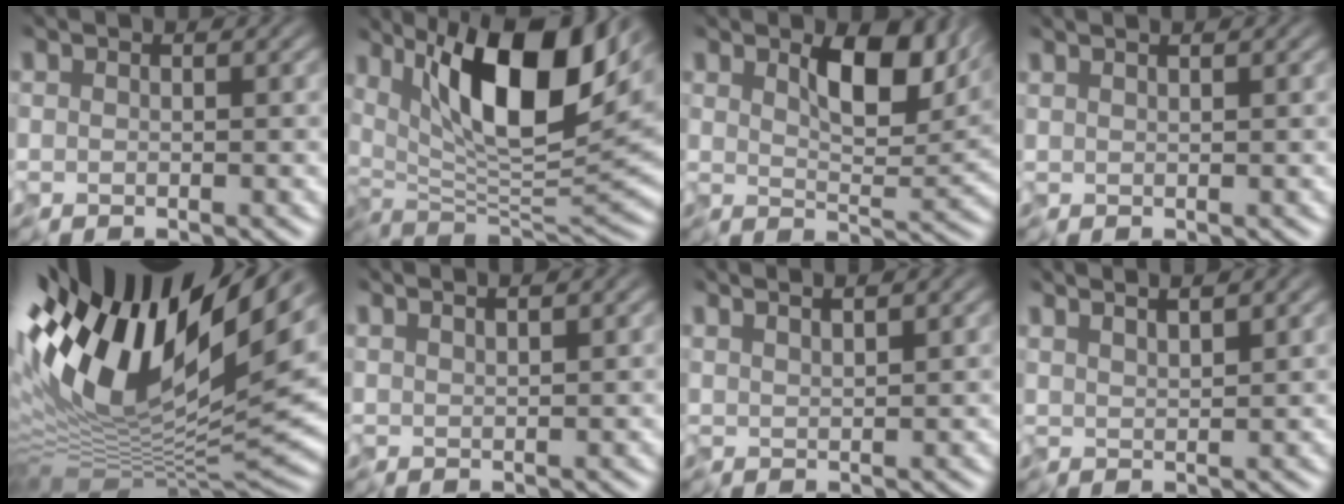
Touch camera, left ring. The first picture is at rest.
{"total": 14.4, "force": [6.1, 4.9, 12.0], "torque": [-0.192, 0.011, 0.086]}
{"total": 7.5, "force": [3.3, 3.3, 5.8], "torque": [-0.089, -0.005, 0.045]}
{"total": 1.0, "force": [0.7, 0.0, 0.6], "torque": [-0.006, 0.001, 0.005]}
{"total": 17.0, "force": [4.4, 6.1, 15.2], "torque": [-0.271, 0.010, 0.060]}
{"total": 1.9, "force": [1.4, 0.3, 1.2], "torque": [-0.012, 0.007, 0.010]}
{"total": 2.5, "force": [1.9, 0.5, 1.6], "torque": [-0.021, 0.009, 0.015]}
{"total": 3.3, "force": [2.5, 0.7, 2.0], "torque": [-0.030, 0.010, 0.023]}